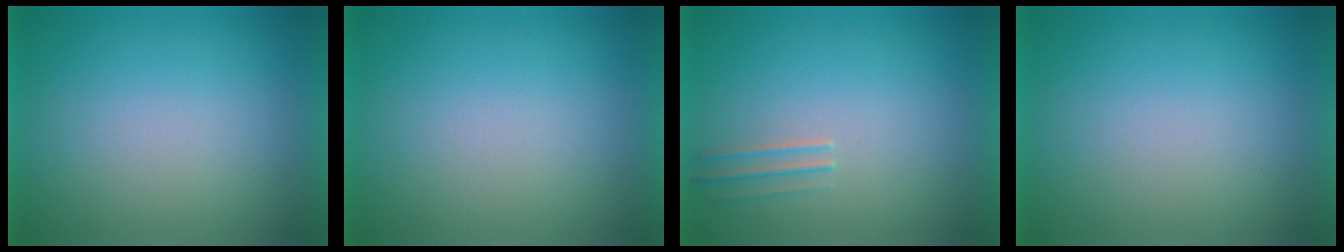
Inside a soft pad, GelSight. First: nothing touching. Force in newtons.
{"total": 0.0}
{"total": 1.1}
{"total": 0.0}